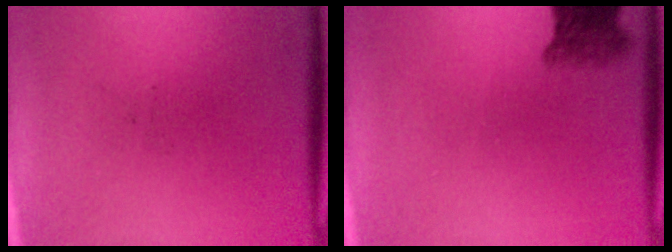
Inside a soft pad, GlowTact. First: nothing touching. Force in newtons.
{"total": 4.1}